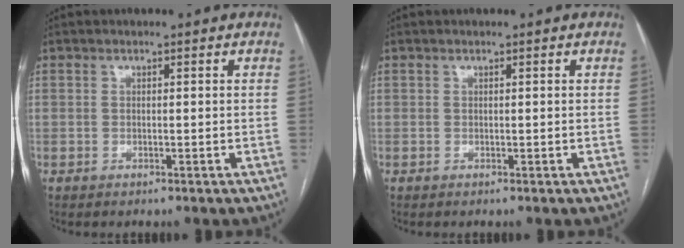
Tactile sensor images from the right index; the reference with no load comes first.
{"total": 0.0}